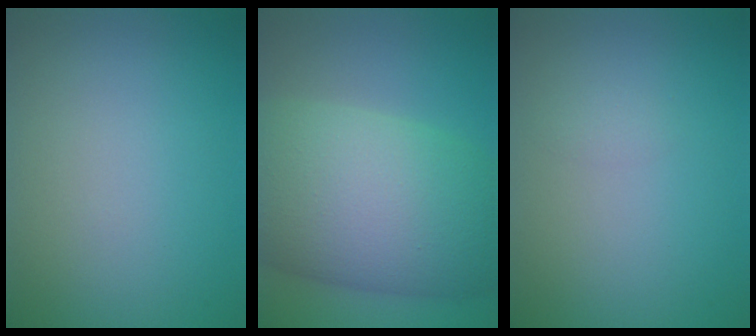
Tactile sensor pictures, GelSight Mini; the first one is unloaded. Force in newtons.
{"total": 13.7, "press": 13.7, "slide": 0.5}
{"total": 0.6, "press": 0.6, "slide": 0.0}